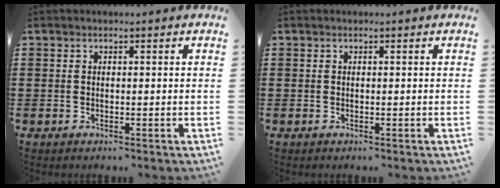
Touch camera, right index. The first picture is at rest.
{"total": 0.0}